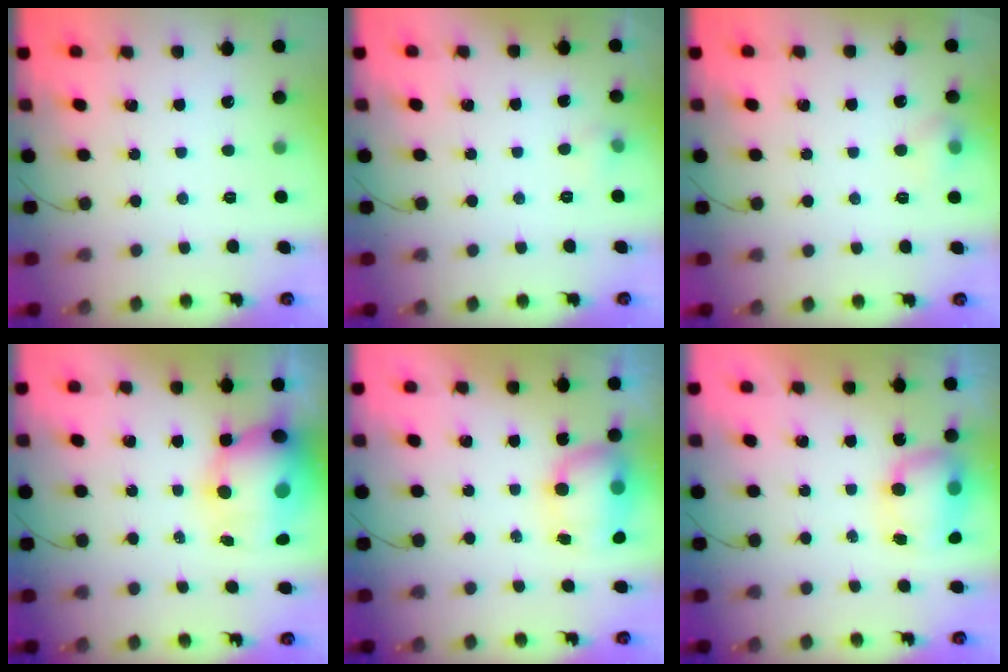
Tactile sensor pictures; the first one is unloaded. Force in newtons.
{"total": 3.9, "press": 3.5, "slide": 1.7}
{"total": 5.8, "press": 5.7, "slide": 1.4}
{"total": 14.0, "press": 13.6, "slide": 3.4}
{"total": 8.8, "press": 8.2, "slide": 3.3}
{"total": 7.7, "press": 7.6, "slide": 1.3}